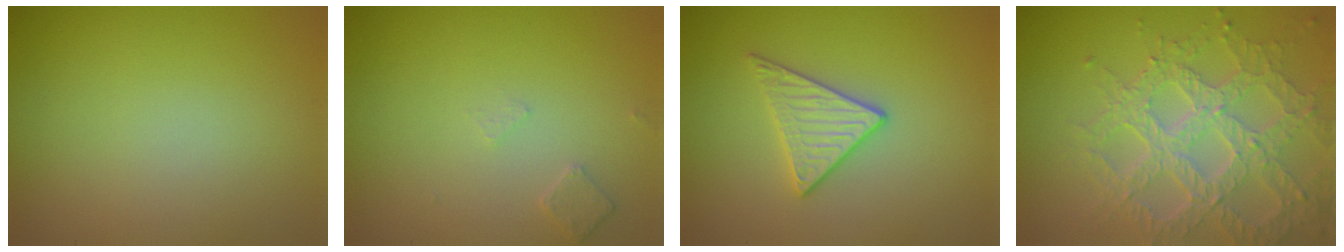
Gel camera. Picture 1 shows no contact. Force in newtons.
{"total": 1.2, "press": 1.1, "slide": 0.3}
{"total": 2.8, "press": 2.6, "slide": 1.0}
{"total": 6.9, "press": 5.3, "slide": 4.5}